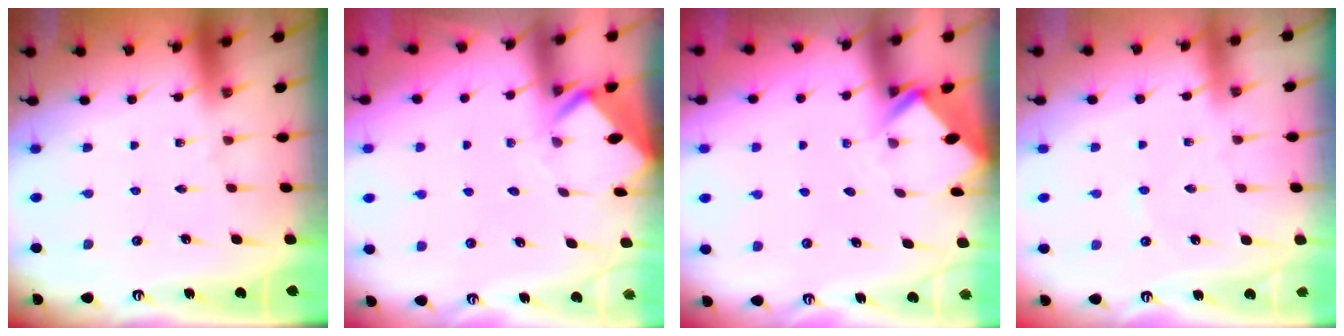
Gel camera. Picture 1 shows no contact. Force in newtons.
{"total": 3.9, "press": 3.9, "slide": 0.3}
{"total": 2.6, "press": 2.6, "slide": 0.2}
{"total": 1.3, "press": 1.3, "slide": 0.2}